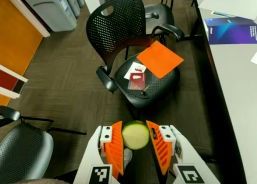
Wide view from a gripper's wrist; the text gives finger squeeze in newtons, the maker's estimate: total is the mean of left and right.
{"total": 14.2, "left": 15.0, "right": 13.4}